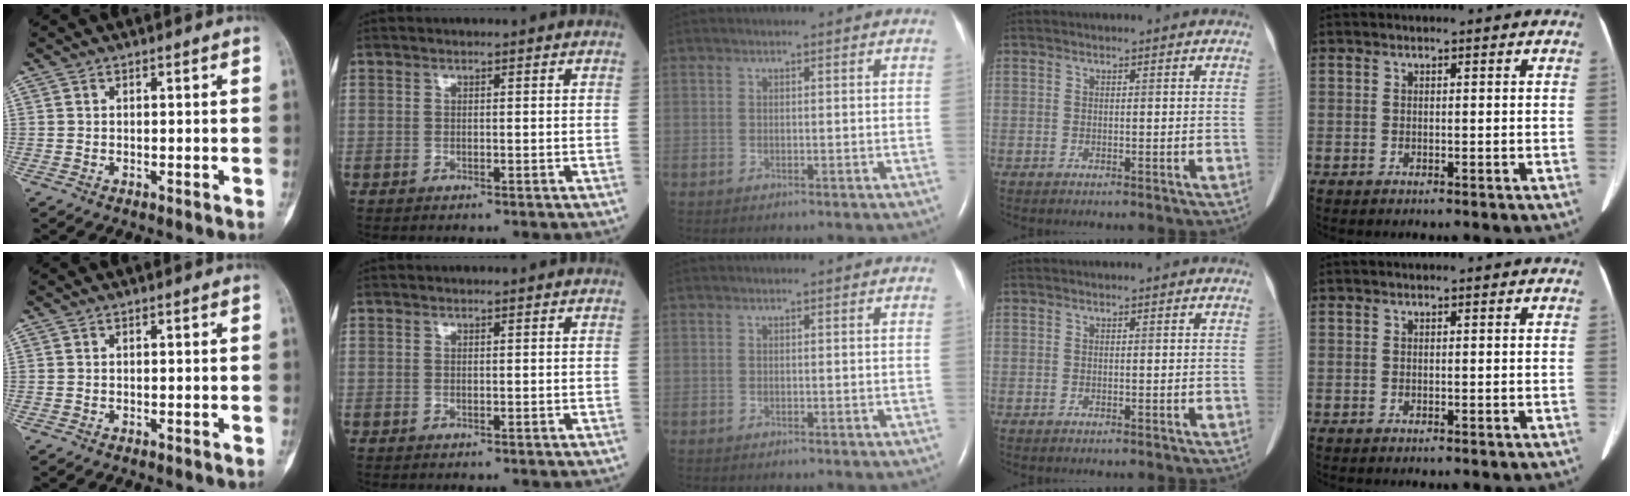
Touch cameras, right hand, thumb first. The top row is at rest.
{}